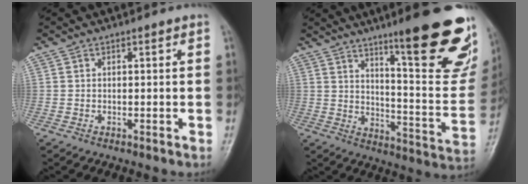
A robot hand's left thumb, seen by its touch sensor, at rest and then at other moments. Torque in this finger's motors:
{"motor_torque": [2.75, 1.94, 1.34, -1.43, 0.19]}